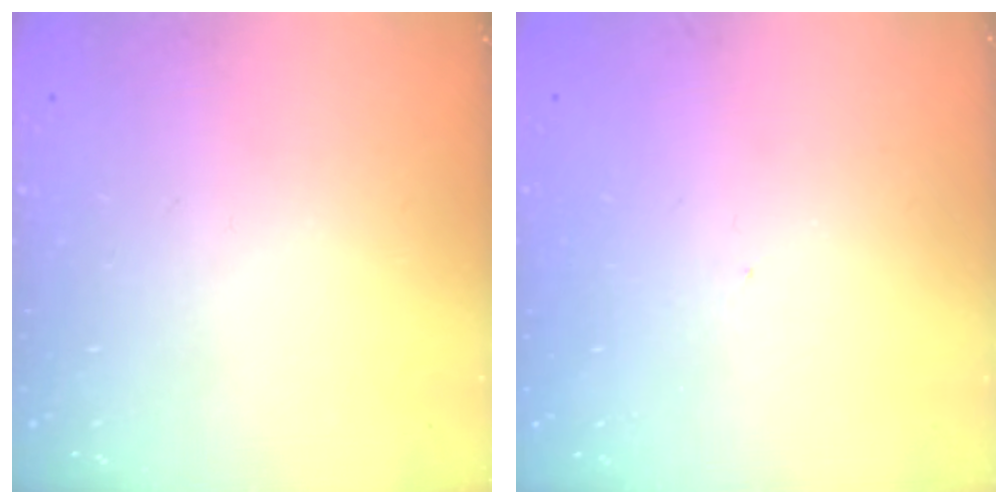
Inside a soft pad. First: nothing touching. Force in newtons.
{"total": 2.0, "press": 2.0, "slide": 0.3}